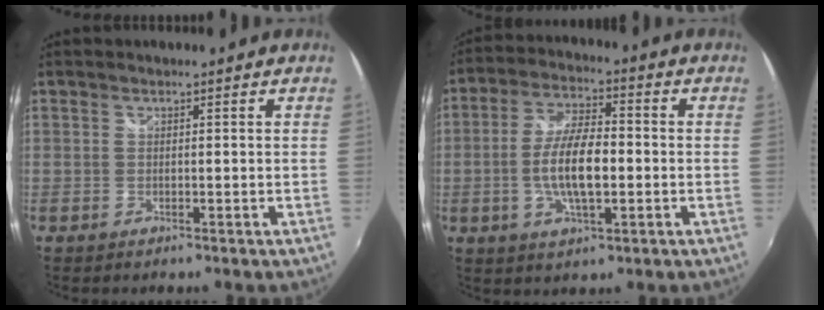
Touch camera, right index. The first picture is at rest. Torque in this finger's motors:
{"motor_torque": [1.75, -0.39, 0.99, 0.21]}